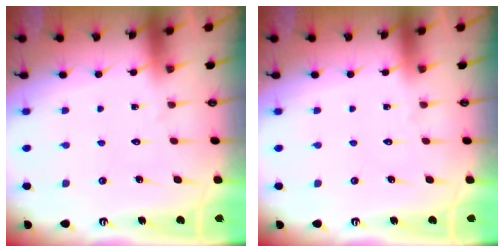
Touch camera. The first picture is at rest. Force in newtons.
{"total": 0.0}